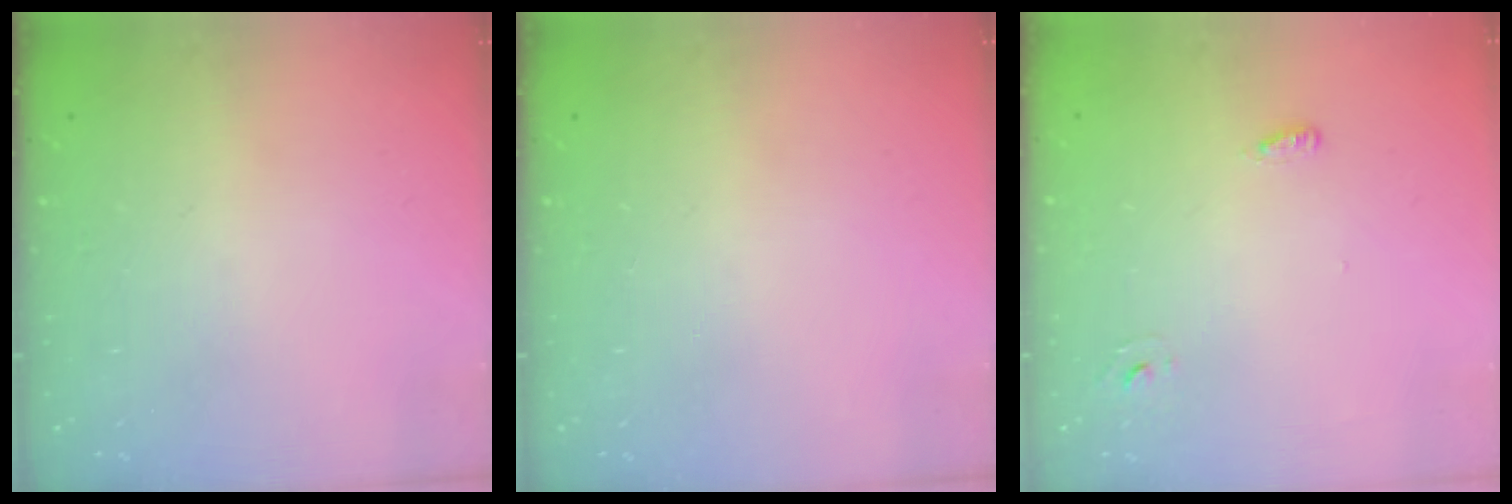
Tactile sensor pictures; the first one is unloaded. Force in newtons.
{"total": 0.0}
{"total": 2.6, "press": 2.5, "slide": 0.6}